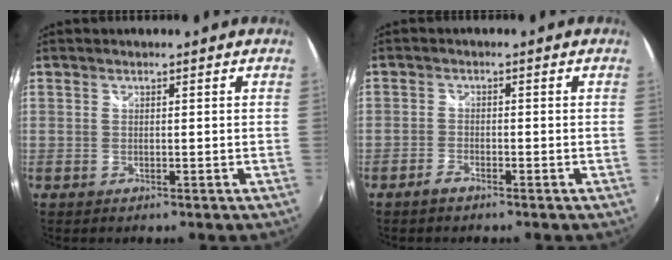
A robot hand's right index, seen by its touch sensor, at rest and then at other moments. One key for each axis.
{"total": 2.0, "fx": -1.7, "fy": 0.7, "fz": 0.8, "tx": -0.026, "ty": 0.000, "tz": -0.035}